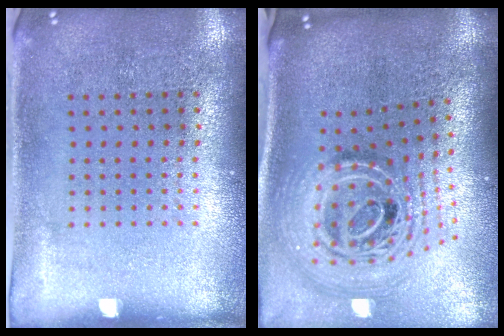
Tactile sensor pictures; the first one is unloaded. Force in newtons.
{"total": 3.0, "press": 2.1, "slide": 2.3}